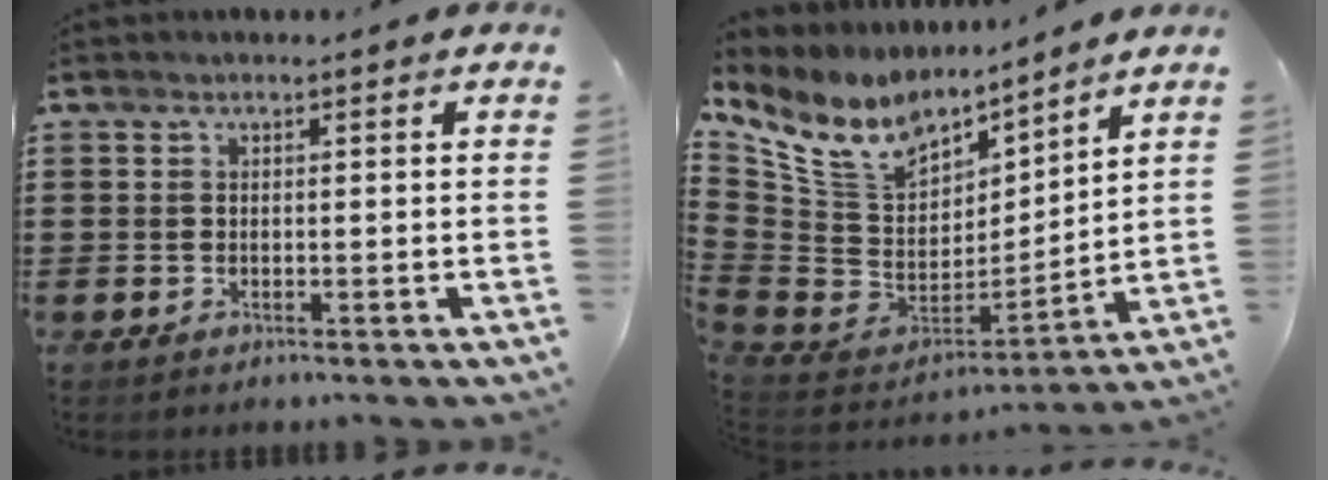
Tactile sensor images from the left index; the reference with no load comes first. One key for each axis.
{"total": 10.5, "fx": 7.1, "fy": 6.0, "fz": 4.9, "tx": -0.142, "ty": -0.041, "tz": 0.130}